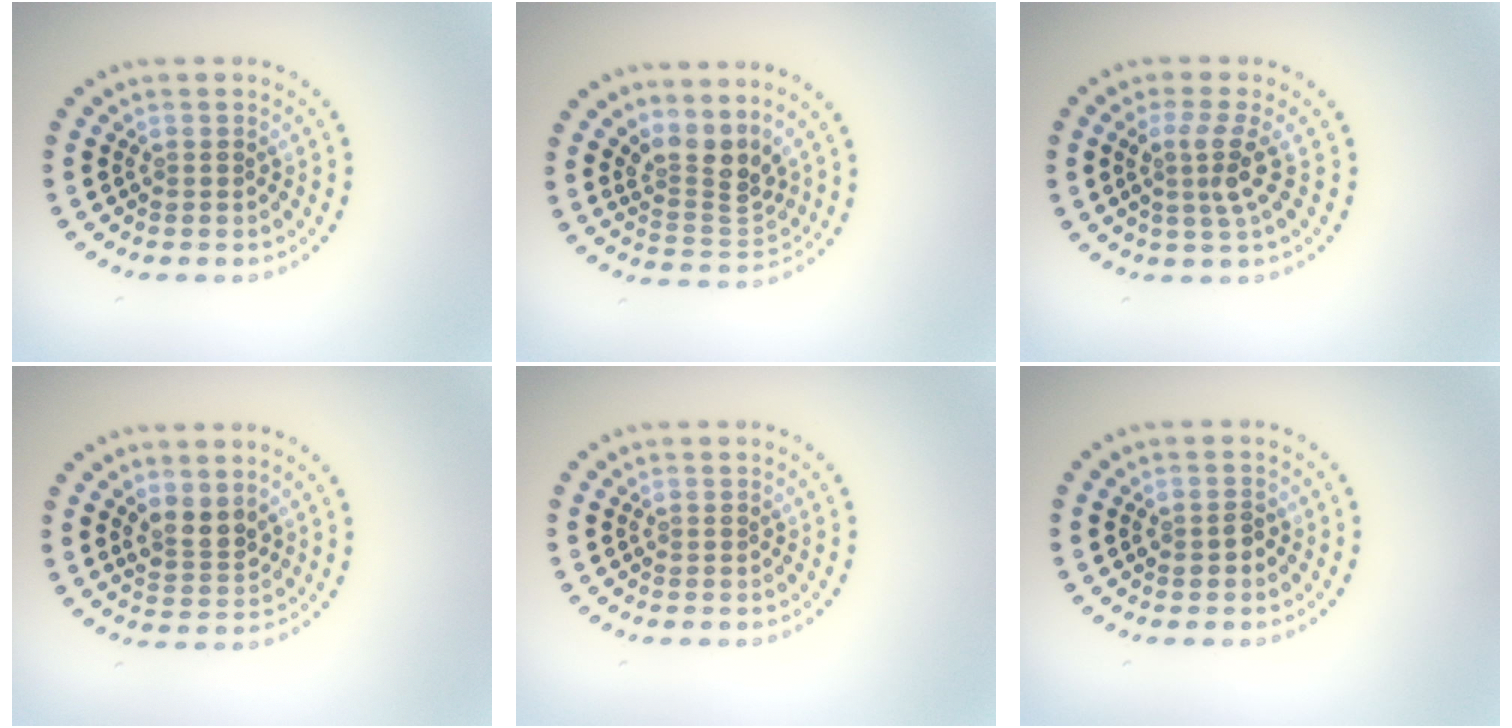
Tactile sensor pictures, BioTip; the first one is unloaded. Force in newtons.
{"total": 3.3, "press": 2.3, "slide": 2.4}
{"total": 2.8, "press": 2.0, "slide": 1.9}
{"total": 2.4, "press": 2.1, "slide": 1.2}
{"total": 0.0}
{"total": 1.1, "press": 1.1, "slide": 0.3}